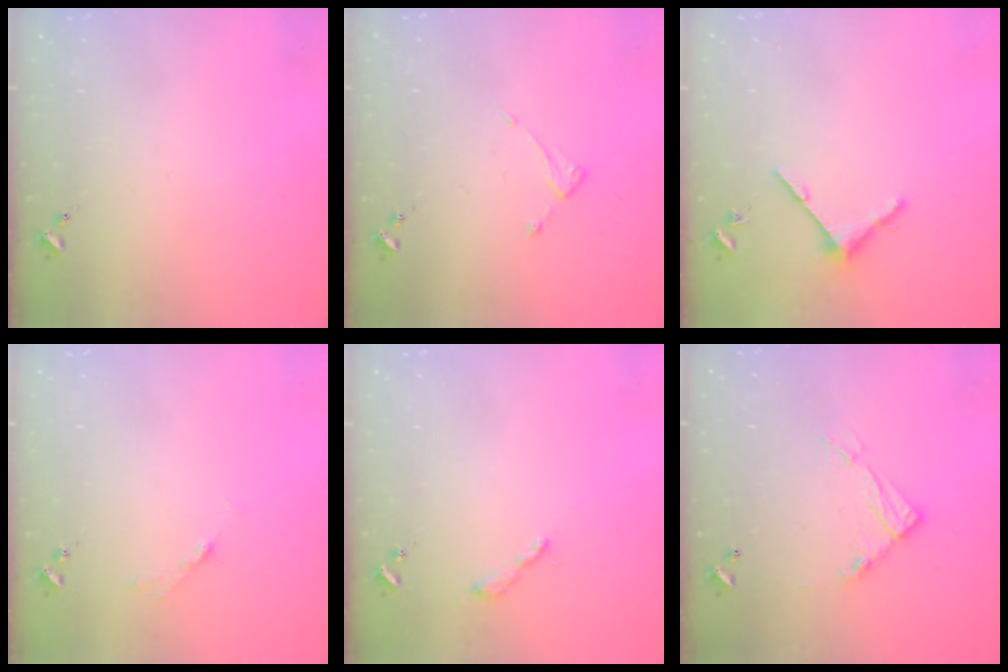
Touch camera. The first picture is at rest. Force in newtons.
{"total": 4.1, "press": 4.0, "slide": 0.4}
{"total": 4.8, "press": 4.8, "slide": 0.6}
{"total": 2.7, "press": 2.7, "slide": 0.4}
{"total": 2.2, "press": 2.2, "slide": 0.2}
{"total": 11.8, "press": 11.7, "slide": 1.1}